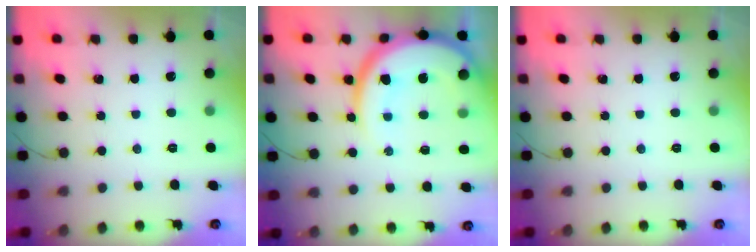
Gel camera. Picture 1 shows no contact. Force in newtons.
{"total": 16.8, "press": 16.7, "slide": 1.6}
{"total": 0.0}